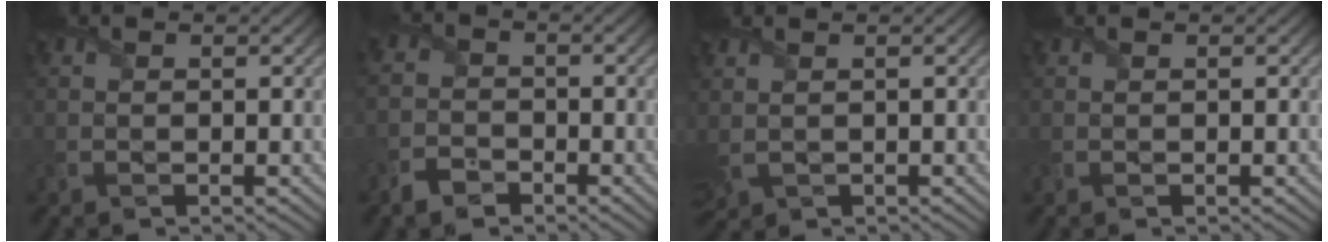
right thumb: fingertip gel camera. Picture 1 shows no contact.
{"total": 2.9, "force": [-2.3, 1.6, 0.9], "torque": [-0.027, -0.001, -0.056]}
{"total": 1.7, "force": [0.5, 1.0, 1.3], "torque": [-0.048, 0.001, 0.018]}
{"total": 0.0}